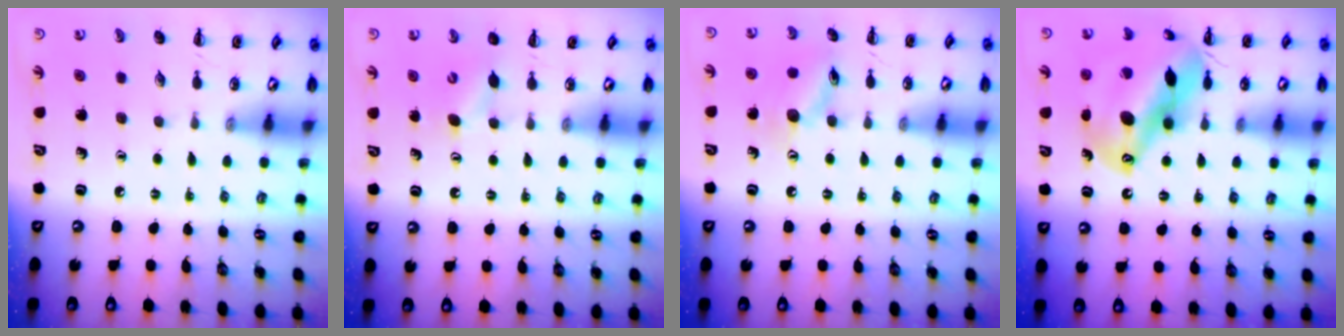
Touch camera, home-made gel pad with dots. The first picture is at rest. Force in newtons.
{"total": 3.5, "press": 3.4, "slide": 1.0}
{"total": 9.8, "press": 9.8, "slide": 0.5}
{"total": 18.5, "press": 17.8, "slide": 5.1}